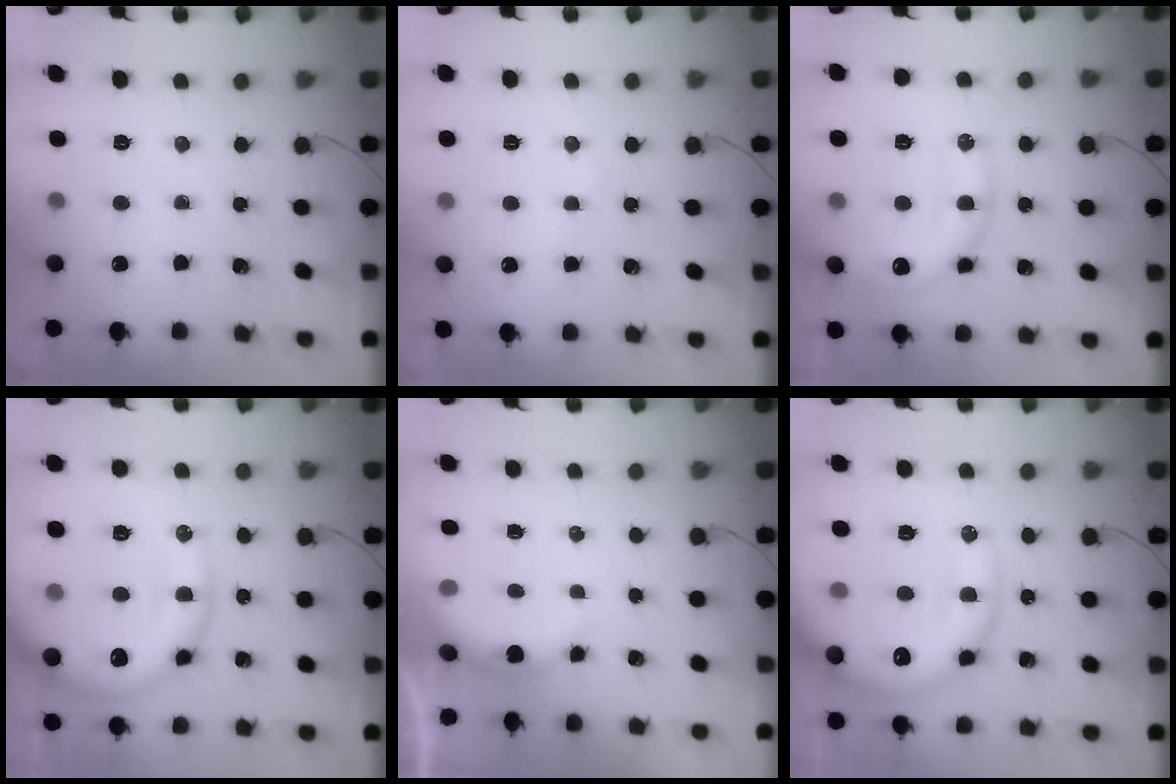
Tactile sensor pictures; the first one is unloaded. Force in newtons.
{"total": 2.2, "press": 2.1, "slide": 0.7}
{"total": 15.3, "press": 15.2, "slide": 1.9}
{"total": 16.2, "press": 16.0, "slide": 2.4}
{"total": 6.0, "press": 5.9, "slide": 1.2}
{"total": 17.9, "press": 17.6, "slide": 3.1}